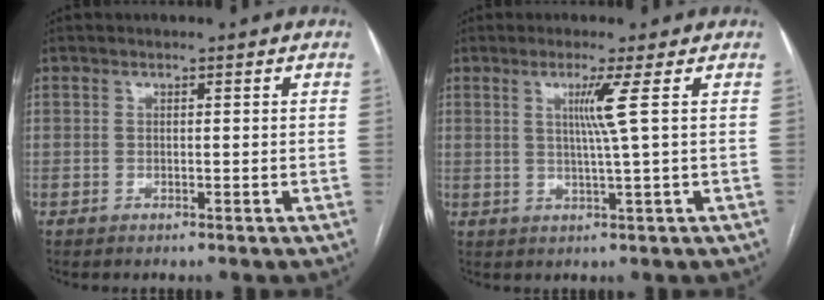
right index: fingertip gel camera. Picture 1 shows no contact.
{"total": 4.0, "force": [1.1, -1.6, 3.5], "torque": [-0.069, -0.006, 0.024]}